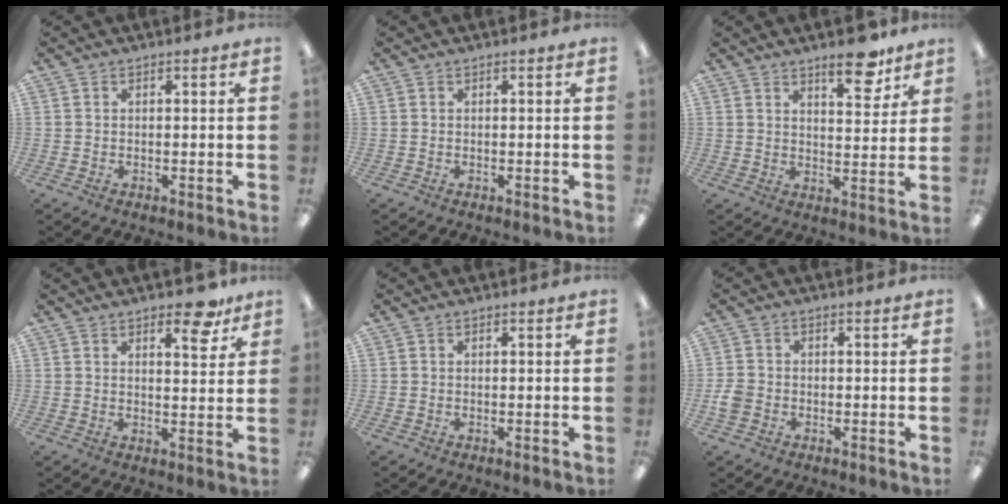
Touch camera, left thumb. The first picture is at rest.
{"total": 0.0}
{"total": 10.2, "force": [7.2, 3.7, 6.1], "torque": [-0.065, -0.046, 0.116]}
{"total": 7.6, "force": [5.6, 2.9, 4.2], "torque": [-0.033, -0.038, 0.089]}
{"total": 0.0}
{"total": 3.4, "force": [-1.1, 2.8, 1.7], "torque": [-0.032, 0.007, -0.021]}